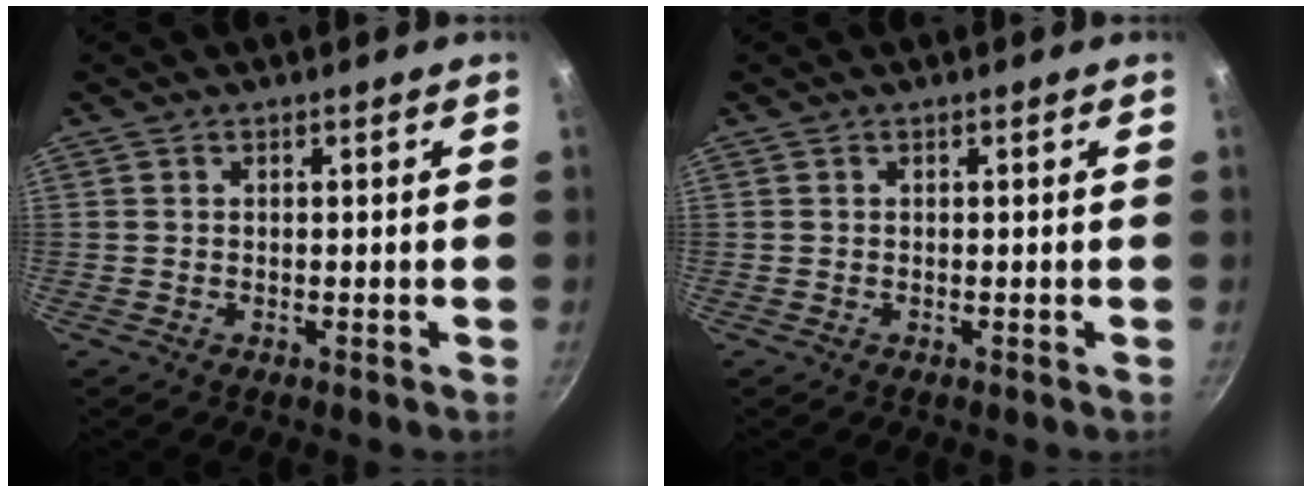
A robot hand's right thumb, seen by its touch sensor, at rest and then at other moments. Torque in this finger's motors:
{"motor_torque": [0.00, 0.00, 0.01, -0.01, 0.00]}